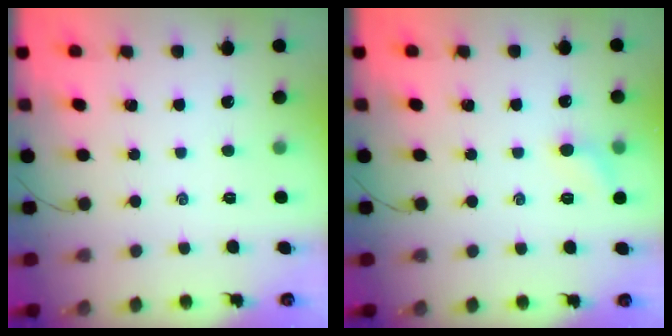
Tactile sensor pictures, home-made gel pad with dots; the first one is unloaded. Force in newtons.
{"total": 5.3, "press": 5.1, "slide": 1.7}